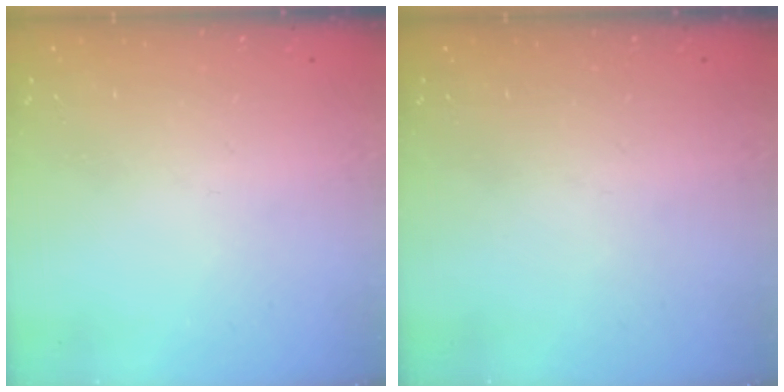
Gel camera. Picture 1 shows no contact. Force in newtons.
{"total": 0.0}